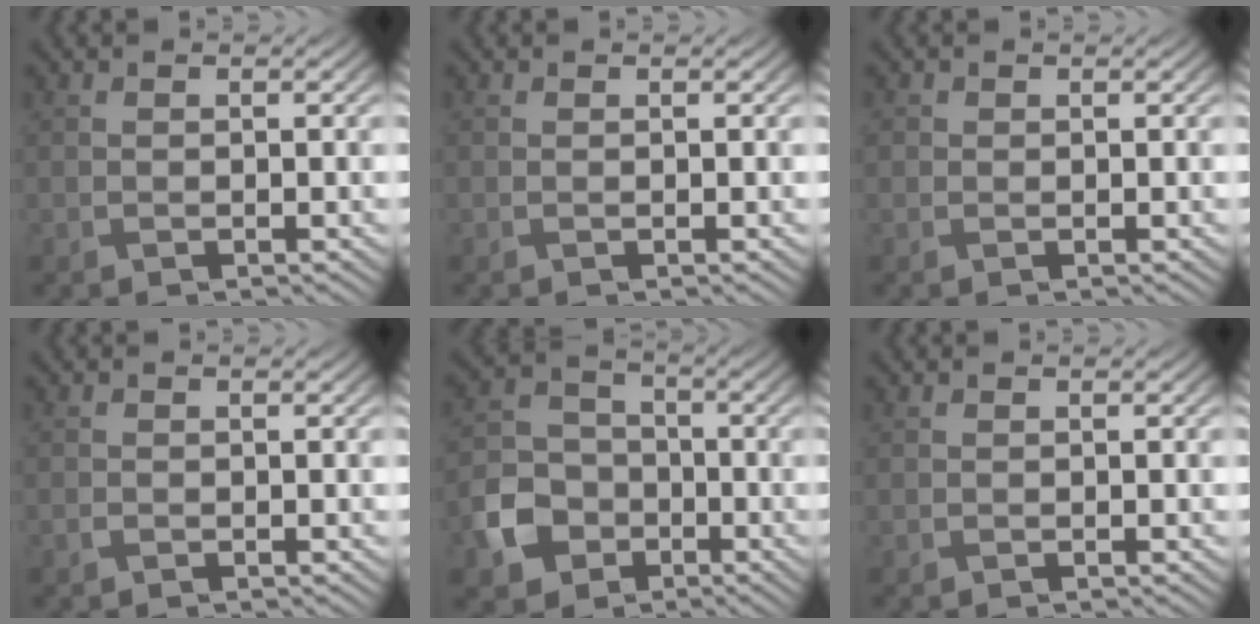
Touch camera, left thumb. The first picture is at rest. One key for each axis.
{"total": 0.0}
{"total": 0.8, "fx": 0.1, "fy": 0.7, "fz": 0.1, "tx": 0.000, "ty": -0.002, "tz": -0.001}
{"total": 0.5, "fx": -0.3, "fy": 0.4, "fz": 0.1, "tx": -0.004, "ty": -0.003, "tz": -0.006}
{"total": 8.0, "fx": -3.6, "fy": 6.2, "fz": 3.4, "tx": -0.091, "ty": -0.011, "tz": -0.084}
{"total": 0.0}